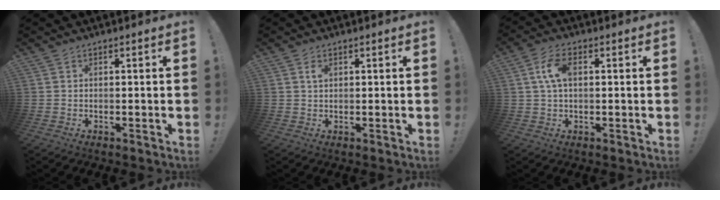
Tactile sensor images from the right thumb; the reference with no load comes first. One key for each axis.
{"total": 1.6, "fx": 0.8, "fy": 0.9, "fz": 1.1, "tx": -0.011, "ty": -0.004, "tz": 0.012}
{"total": 7.1, "fx": 1.4, "fy": 3.8, "fz": 5.9, "tx": -0.113, "ty": 0.009, "tz": 0.025}